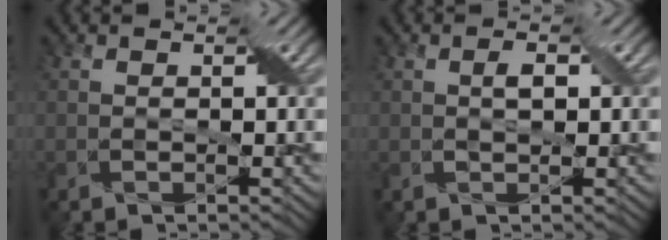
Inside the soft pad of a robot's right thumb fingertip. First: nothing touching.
{"total": 1.5, "force": [0.2, 0.7, 1.3], "torque": [-0.026, 0.004, 0.003]}